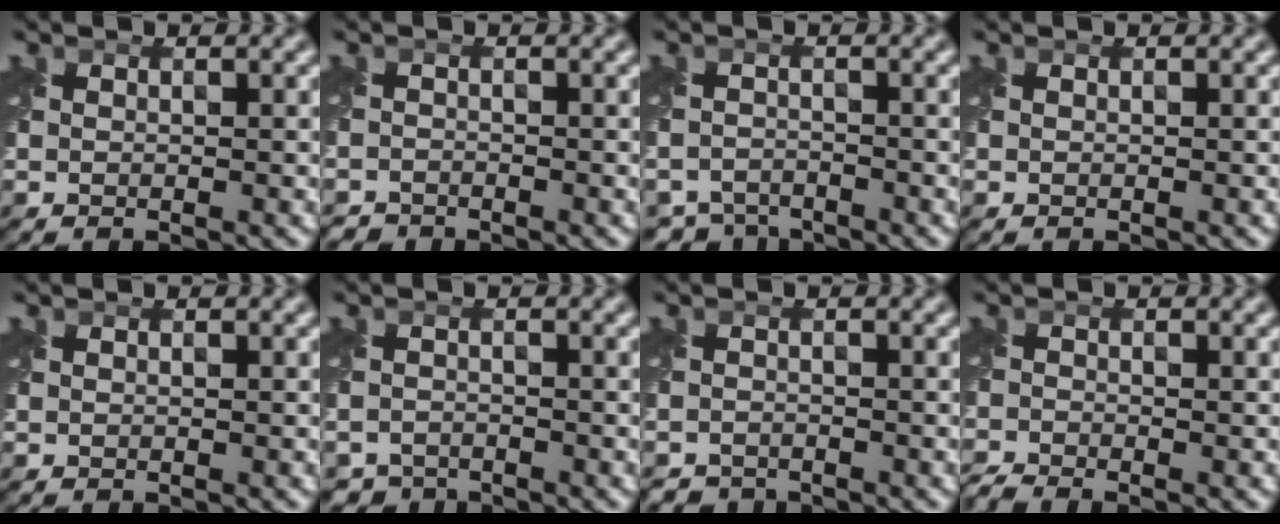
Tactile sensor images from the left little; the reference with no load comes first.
{"total": 1.7, "force": [-1.6, 0.1, -0.6], "torque": [0.019, -0.005, -0.034]}
{"total": 3.8, "force": [-3.7, 0.9, 0.2], "torque": [0.003, -0.012, -0.071]}
{"total": 0.0}
{"total": 0.0}
{"total": 2.6, "force": [-2.5, 0.6, -0.2], "torque": [0.010, -0.009, -0.050]}
{"total": 1.9, "force": [-1.9, 0.3, -0.5], "torque": [0.020, -0.006, -0.039]}
{"total": 2.2, "force": [-2.2, -0.2, 0.2], "torque": [-0.007, -0.013, -0.055]}